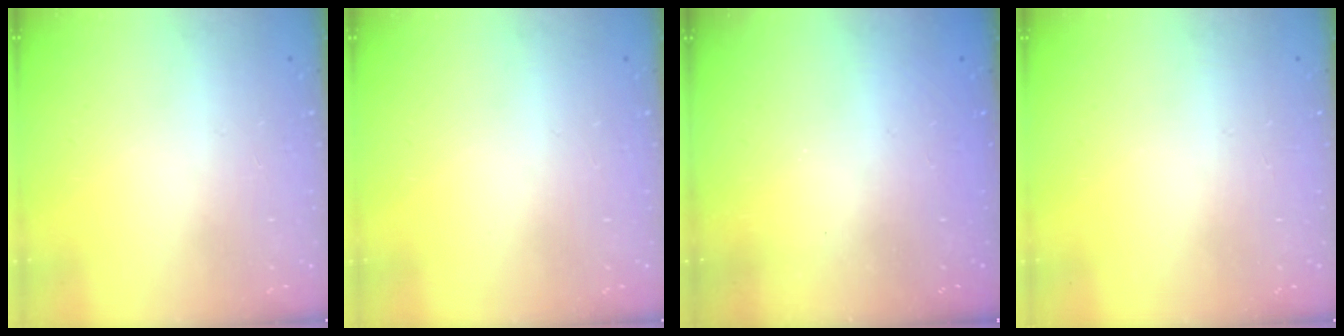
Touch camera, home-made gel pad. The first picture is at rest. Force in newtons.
{"total": 0.0}
{"total": 1.5, "press": 1.4, "slide": 0.6}
{"total": 0.0}